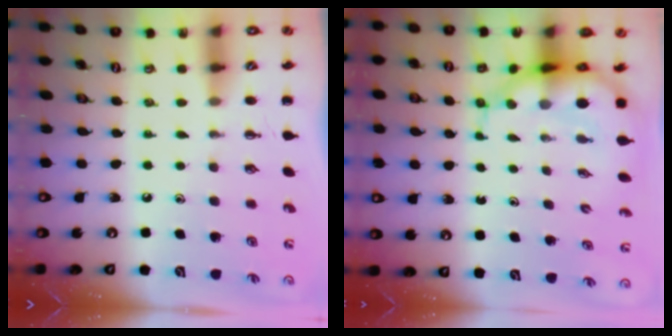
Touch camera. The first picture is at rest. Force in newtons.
{"total": 8.1, "press": 7.7, "slide": 2.4}